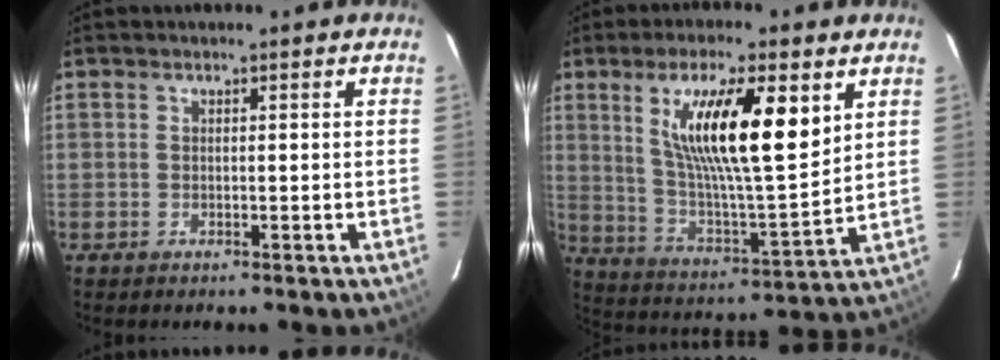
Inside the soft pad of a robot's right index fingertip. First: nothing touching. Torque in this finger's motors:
{"motor_torque": [1.31, 0.83, 1.06, 0.21]}